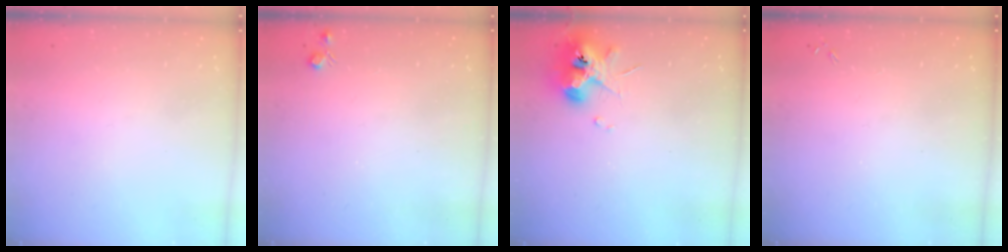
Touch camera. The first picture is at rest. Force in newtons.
{"total": 4.0, "press": 3.9, "slide": 0.7}
{"total": 10.6, "press": 10.5, "slide": 1.5}
{"total": 0.0}